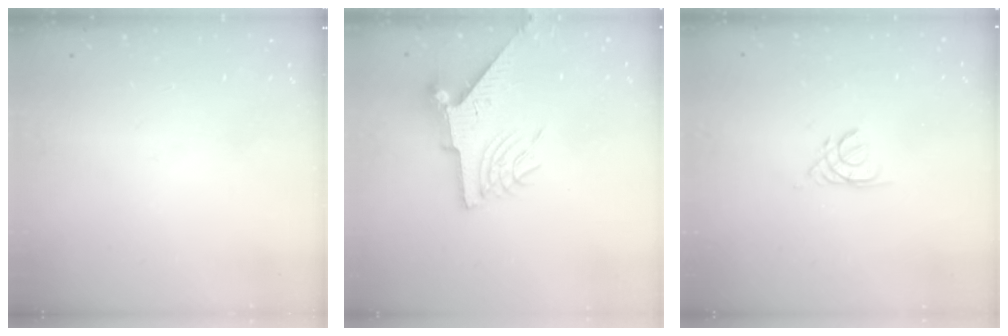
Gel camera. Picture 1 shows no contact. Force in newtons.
{"total": 9.4, "press": 9.3, "slide": 1.0}
{"total": 2.2, "press": 2.2, "slide": 0.4}